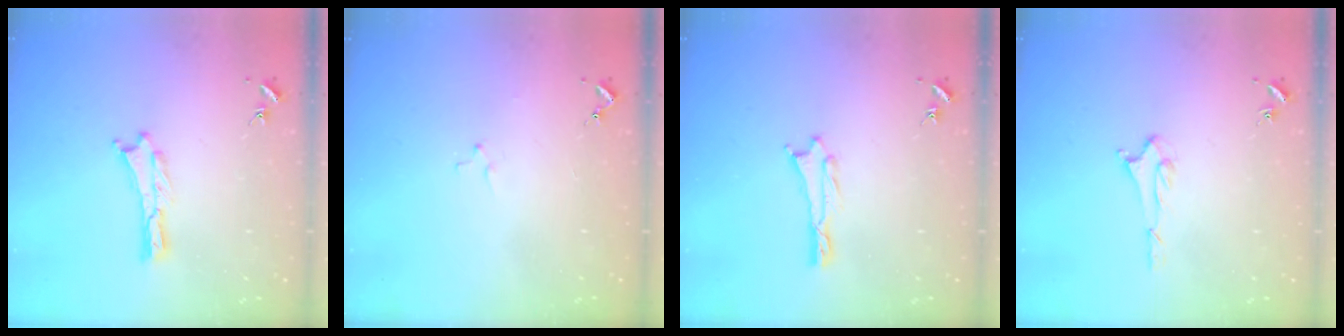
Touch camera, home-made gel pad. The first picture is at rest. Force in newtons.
{"total": 0.8, "press": 0.8, "slide": 0.2}
{"total": 0.7, "press": 0.7, "slide": 0.1}
{"total": 1.5, "press": 1.5, "slide": 0.2}